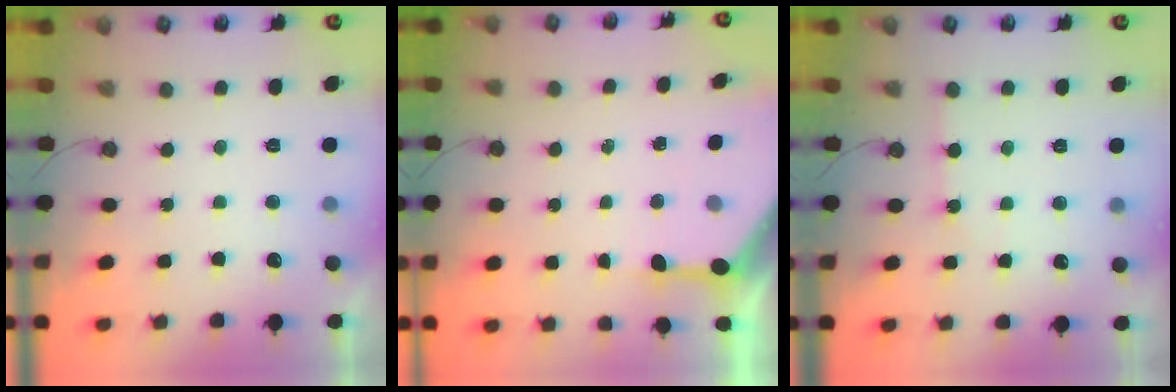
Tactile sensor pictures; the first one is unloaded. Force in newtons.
{"total": 6.2, "press": 6.1, "slide": 0.7}
{"total": 2.9, "press": 2.9, "slide": 0.3}